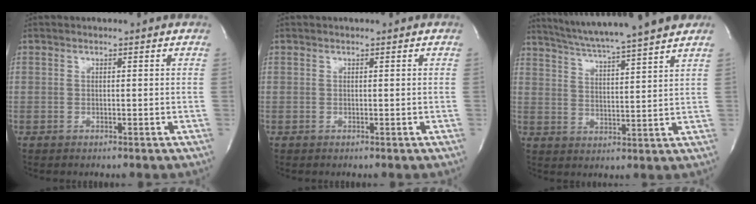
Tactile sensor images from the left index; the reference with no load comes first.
{"total": 0.0}
{"total": 15.1, "force": [13.2, -1.0, 7.2], "torque": [-0.128, 0.003, 0.191]}